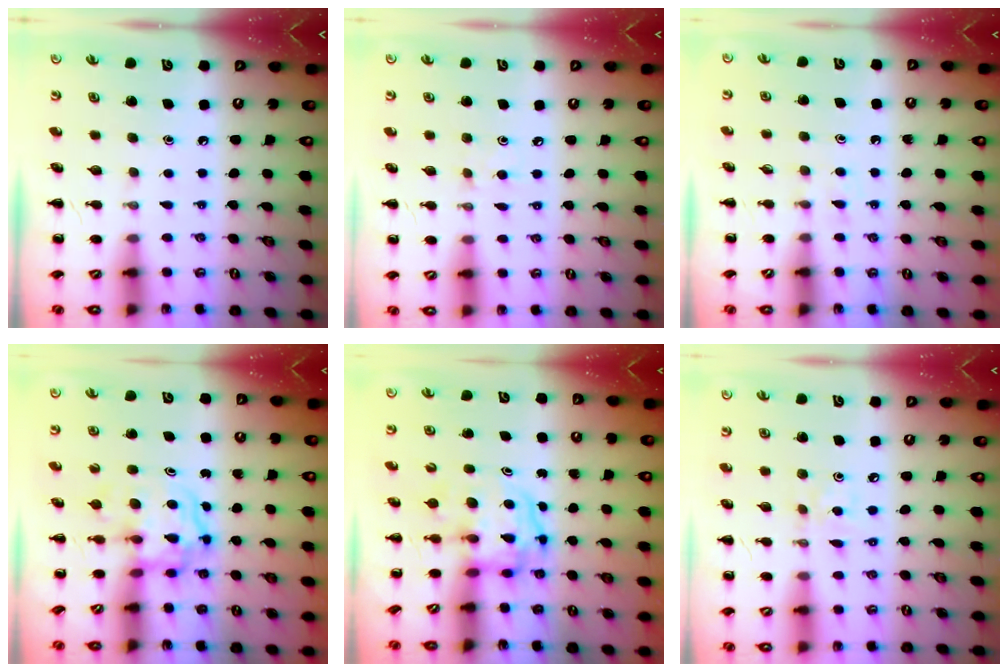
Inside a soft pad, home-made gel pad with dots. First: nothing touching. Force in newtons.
{"total": 4.2, "press": 4.0, "slide": 1.1}
{"total": 2.9, "press": 2.7, "slide": 1.2}
{"total": 3.6, "press": 3.6, "slide": 0.4}
{"total": 3.9, "press": 3.8, "slide": 0.6}
{"total": 2.1, "press": 2.0, "slide": 0.6}